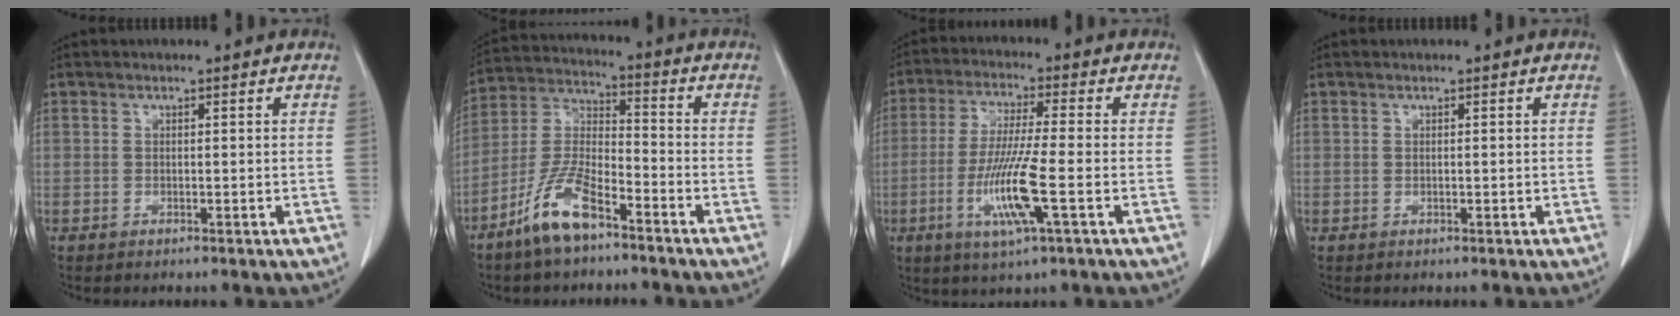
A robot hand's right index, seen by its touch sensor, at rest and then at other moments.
{"total": 10.3, "force": [-6.9, 2.7, 7.1], "torque": [-0.156, -0.004, -0.140]}
{"total": 10.4, "force": [-3.2, 0.0, 9.9], "torque": [-0.200, -0.016, -0.065]}
{"total": 0.0}